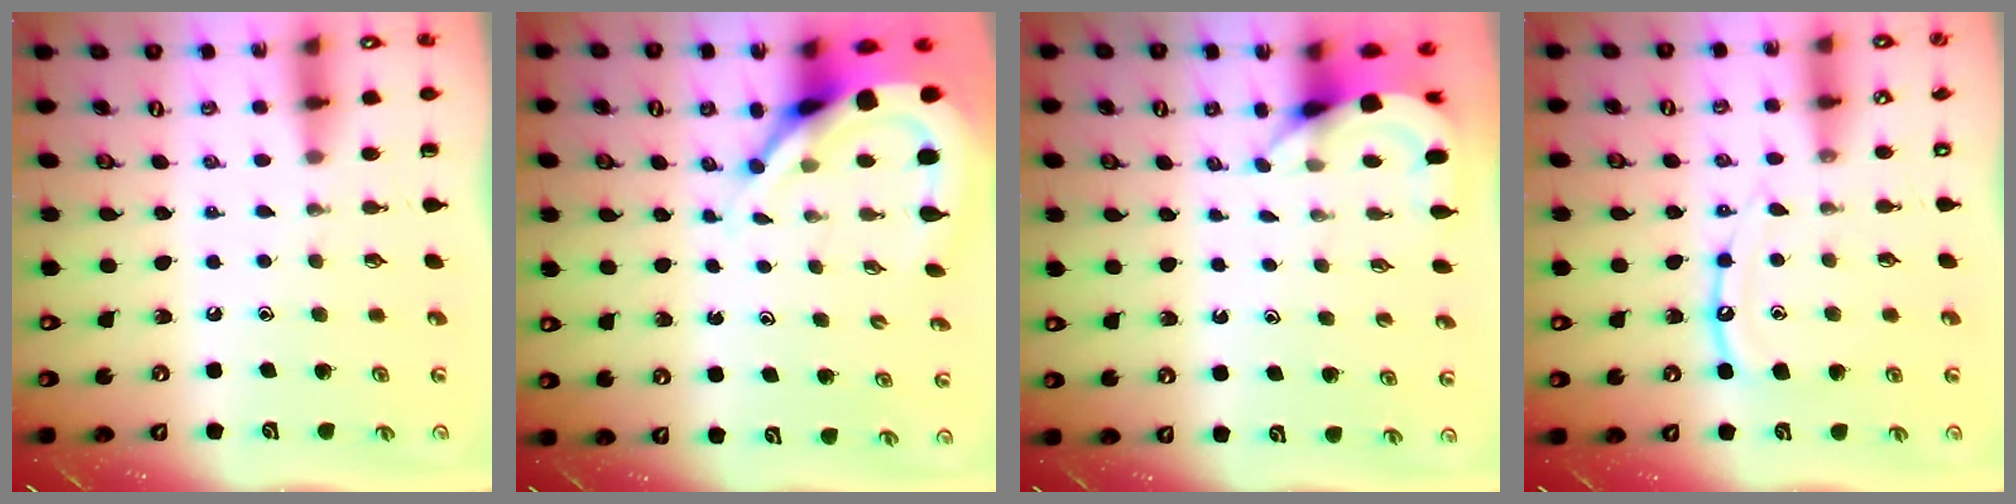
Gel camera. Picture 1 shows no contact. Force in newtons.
{"total": 8.9, "press": 8.8, "slide": 1.1}
{"total": 3.9, "press": 3.9, "slide": 0.3}
{"total": 10.3, "press": 10.3, "slide": 0.9}